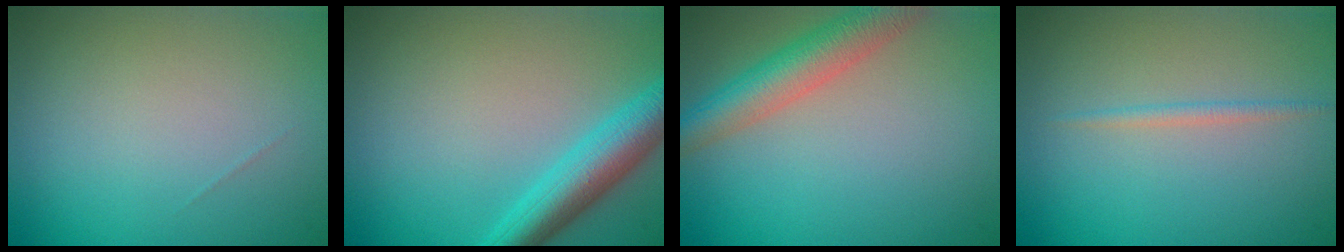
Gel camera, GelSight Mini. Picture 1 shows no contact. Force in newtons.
{"total": 5.3, "press": 5.3, "slide": 0.2}
{"total": 6.0, "press": 6.0, "slide": 0.2}
{"total": 0.9, "press": 0.9, "slide": 0.0}